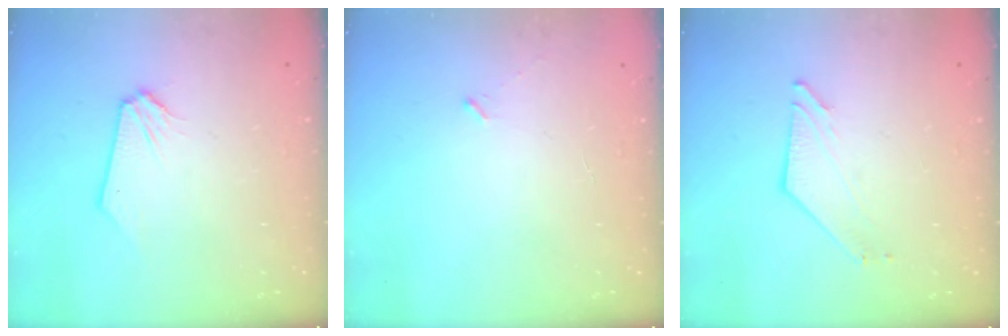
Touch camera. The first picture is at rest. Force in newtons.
{"total": 1.6, "press": 1.6, "slide": 0.4}
{"total": 3.1, "press": 3.1, "slide": 0.2}